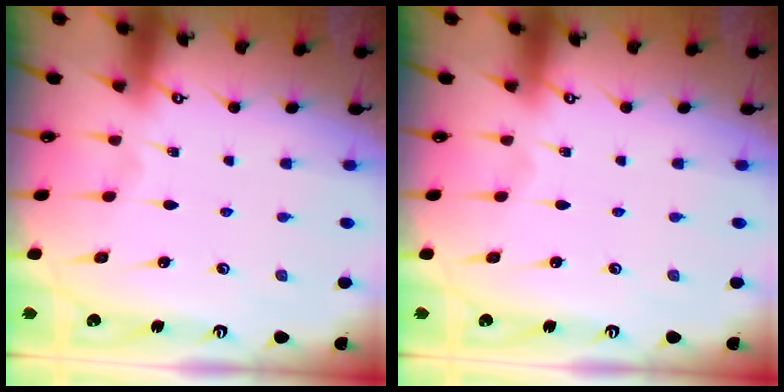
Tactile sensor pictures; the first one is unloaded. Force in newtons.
{"total": 0.0}